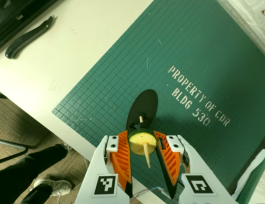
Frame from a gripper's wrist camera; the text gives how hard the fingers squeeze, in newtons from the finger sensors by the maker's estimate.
{"total": 10.9, "left": 10.4, "right": 11.4}